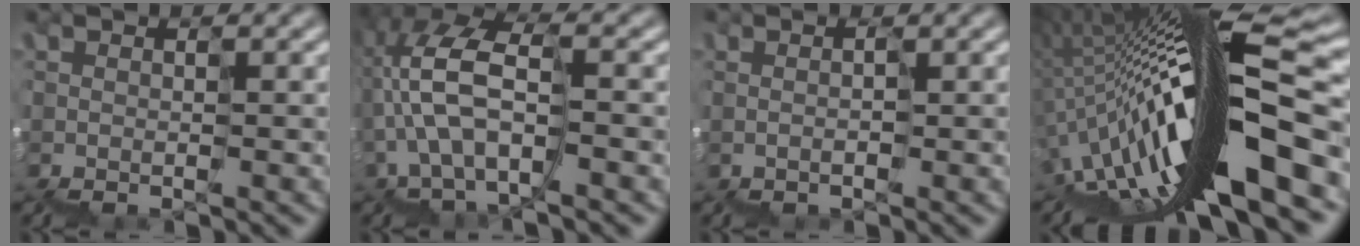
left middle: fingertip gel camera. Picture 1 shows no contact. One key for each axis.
{"total": 7.2, "fx": -0.6, "fy": 3.7, "fz": 6.2, "tx": -0.158, "ty": 0.036, "tz": -0.014}
{"total": 0.0}
{"total": 13.2, "fx": -4.1, "fy": 2.7, "fz": 12.3, "tx": -0.211, "ty": 0.049, "tz": -0.071}